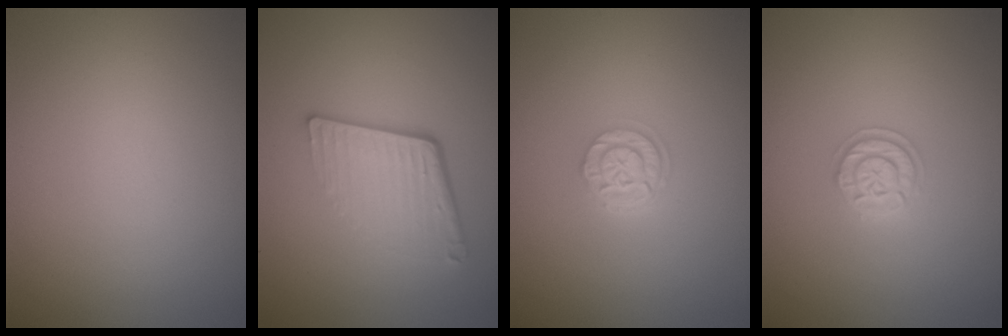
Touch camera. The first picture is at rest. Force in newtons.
{"total": 4.4, "press": 2.9, "slide": 3.4}
{"total": 2.7, "press": 2.1, "slide": 1.7}
{"total": 2.0, "press": 1.9, "slide": 0.3}